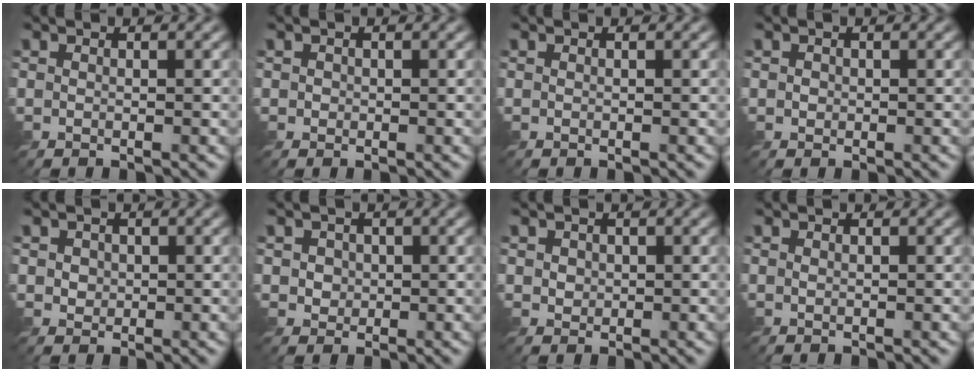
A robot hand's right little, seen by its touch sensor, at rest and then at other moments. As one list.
[{"total": 0.7, "force": [0.0, 0.7, 0.0], "torque": [0.000, -0.003, 0.001]}, {"total": 0.0}, {"total": 0.7, "force": [0.0, 0.7, 0.1], "torque": [-0.001, -0.002, 0.001]}, {"total": 1.4, "force": [0.3, 1.3, 0.4], "torque": [-0.017, -0.005, 0.011]}, {"total": 1.9, "force": [0.3, 1.7, 0.7], "torque": [-0.027, -0.001, 0.019]}, {"total": 1.1, "force": [0.3, 1.0, 0.3], "torque": [-0.010, -0.006, 0.008]}, {"total": 0.0}]